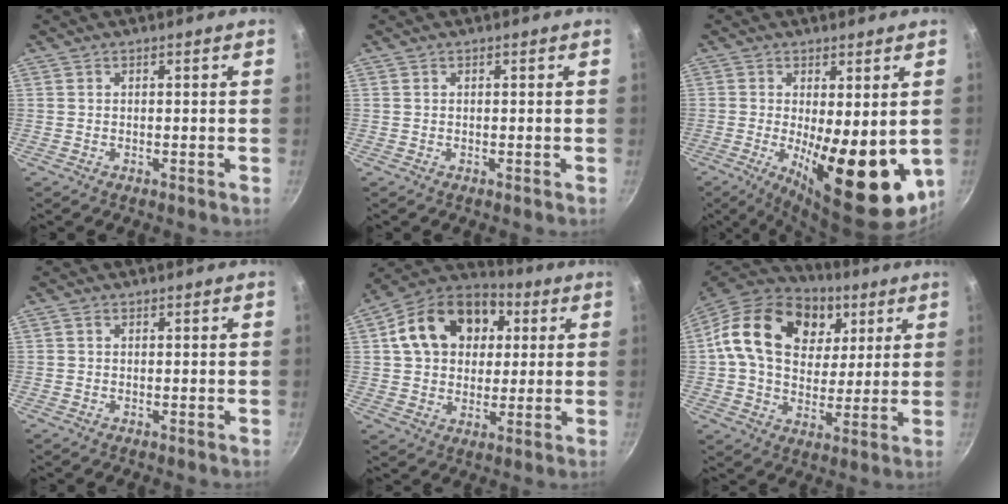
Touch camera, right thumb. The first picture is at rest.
{"total": 0.0}
{"total": 17.2, "force": [-2.0, 6.5, 15.8], "torque": [-0.200, -0.025, -0.015]}
{"total": 0.6, "force": [0.1, 0.5, 0.3], "torque": [-0.005, 0.004, 0.001]}
{"total": 18.6, "force": [4.6, 14.0, 11.4], "torque": [-0.173, 0.025, 0.066]}
{"total": 22.5, "force": [7.2, 16.2, 13.9], "torque": [-0.223, -0.001, 0.115]}